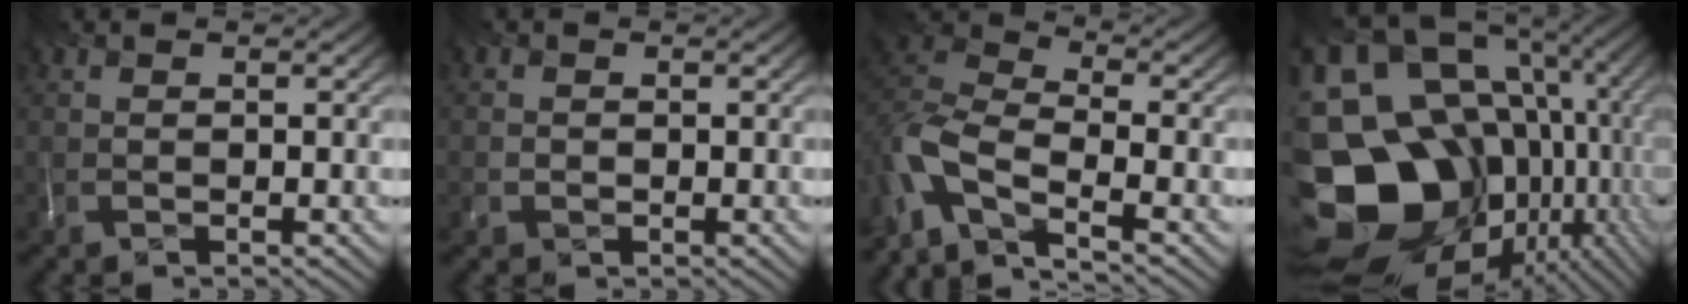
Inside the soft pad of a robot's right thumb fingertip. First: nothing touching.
{"total": 1.3, "force": [-0.5, 0.9, -0.8], "torque": [0.016, -0.006, -0.005]}
{"total": 8.5, "force": [-6.8, 2.4, 4.6], "torque": [-0.096, -0.013, -0.151]}
{"total": 21.1, "force": [-5.2, 17.3, 10.9], "torque": [-0.212, -0.035, -0.074]}